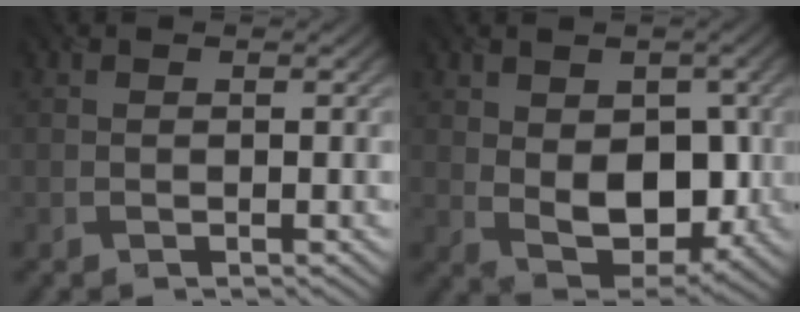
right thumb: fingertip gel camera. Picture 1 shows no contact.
{"total": 8.4, "force": [0.0, 5.5, 6.4], "torque": [-0.116, -0.018, 0.006]}